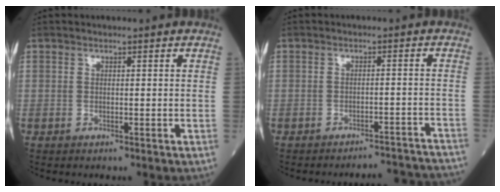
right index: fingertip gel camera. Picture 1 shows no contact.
{"total": 12.9, "force": [-12.8, 0.0, 1.0], "torque": [0.016, 0.019, -0.156]}